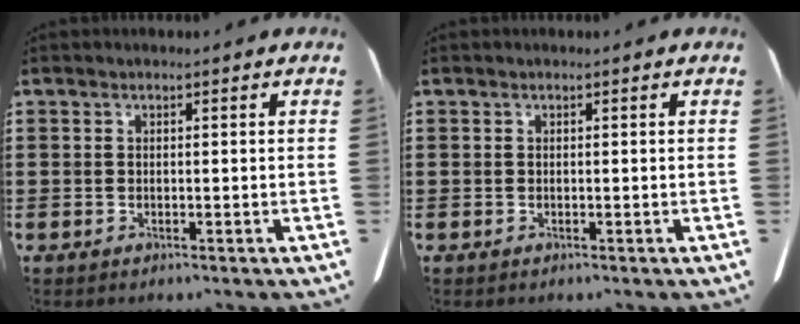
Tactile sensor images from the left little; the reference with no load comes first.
{"total": 0.0}